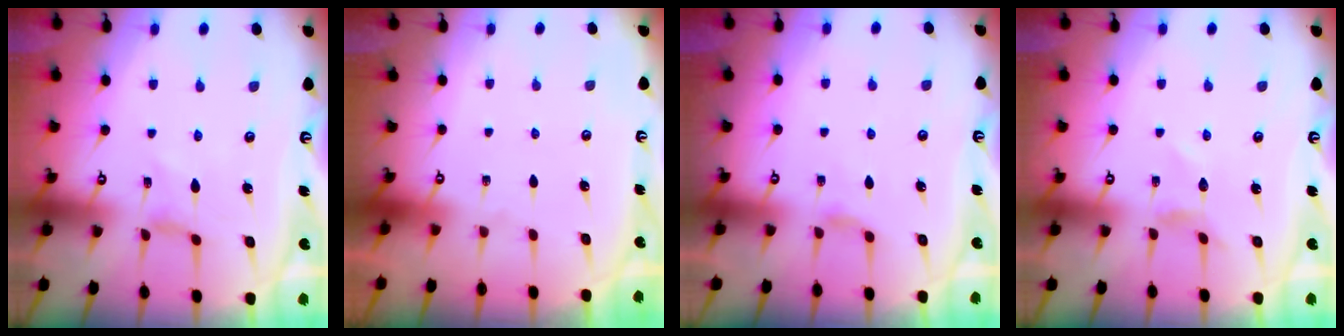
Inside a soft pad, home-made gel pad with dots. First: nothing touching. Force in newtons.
{"total": 0.0}
{"total": 4.0, "press": 4.0, "slide": 0.6}
{"total": 2.2, "press": 2.2, "slide": 0.1}